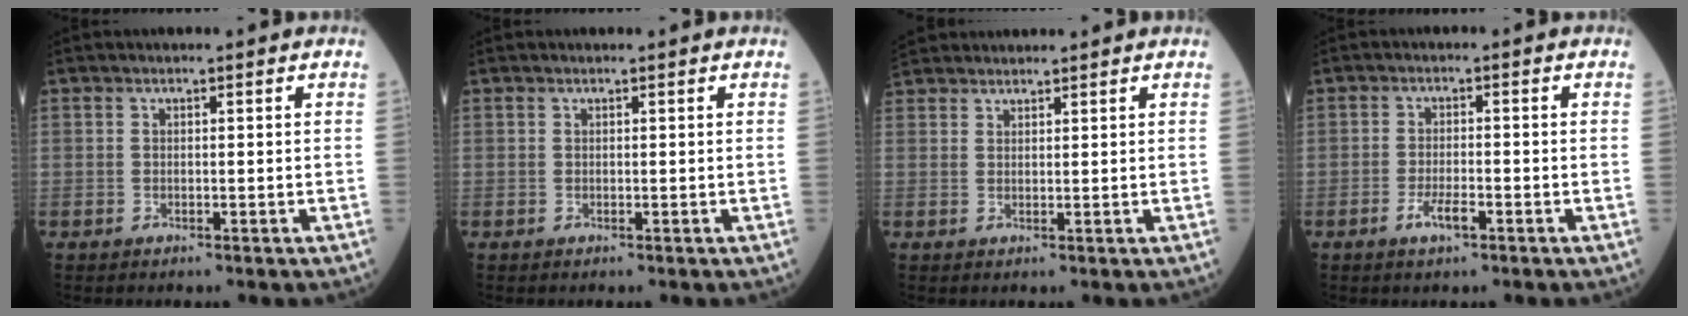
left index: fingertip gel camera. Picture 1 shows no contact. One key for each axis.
{"total": 0.0}
{"total": 5.0, "fx": 4.7, "fy": 1.3, "fz": 0.9, "tx": -0.018, "ty": 0.036, "tz": 0.086}
{"total": 3.1, "fx": -1.9, "fy": 0.7, "fz": 2.4, "tx": -0.051, "ty": -0.001, "tz": -0.035}